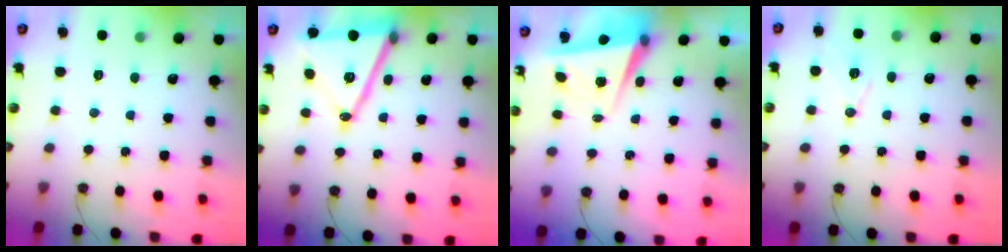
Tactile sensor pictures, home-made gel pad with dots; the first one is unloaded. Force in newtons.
{"total": 17.8, "press": 17.4, "slide": 3.9}
{"total": 5.4, "press": 5.3, "slide": 1.2}
{"total": 9.4, "press": 8.7, "slide": 3.5}